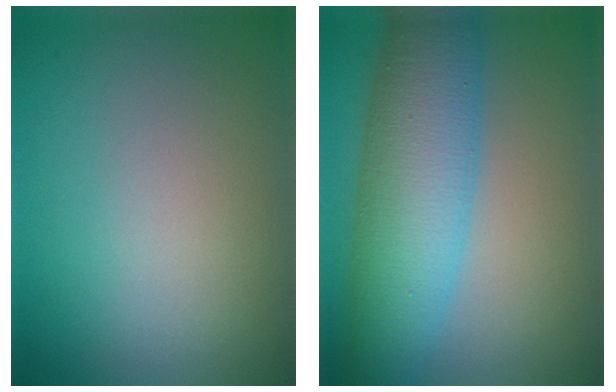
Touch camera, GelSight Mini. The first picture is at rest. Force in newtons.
{"total": 8.9, "press": 8.9, "slide": 0.0}